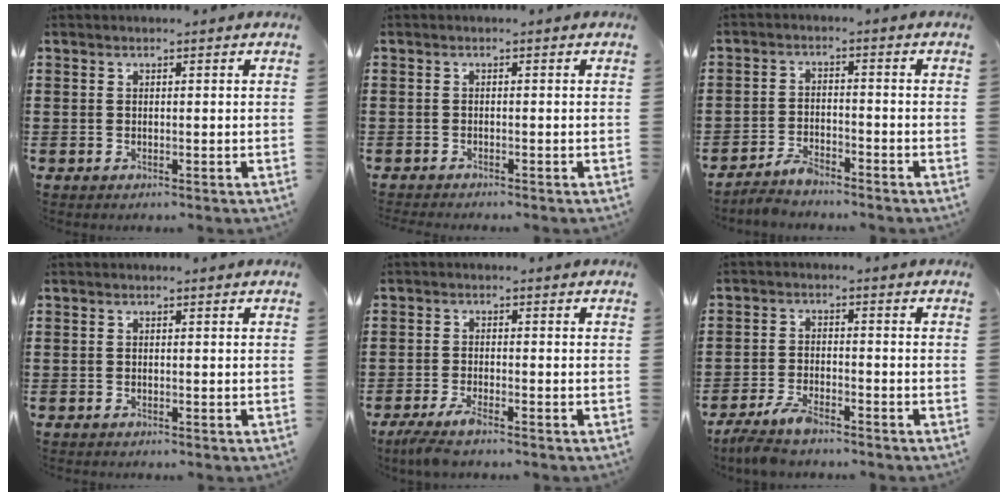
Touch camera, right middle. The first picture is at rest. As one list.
[{"total": 0.7, "force": [-0.7, -0.1, 0.0], "torque": [-0.003, -0.003, -0.014]}, {"total": 3.5, "force": [-3.3, 0.6, 0.8], "torque": [-0.025, 0.003, -0.070]}, {"total": 0.0}, {"total": 3.3, "force": [-2.6, 0.2, 2.0], "torque": [-0.049, -0.009, -0.051]}, {"total": 4.3, "force": [-3.8, 0.8, 1.9], "torque": [-0.054, -0.007, -0.080]}]